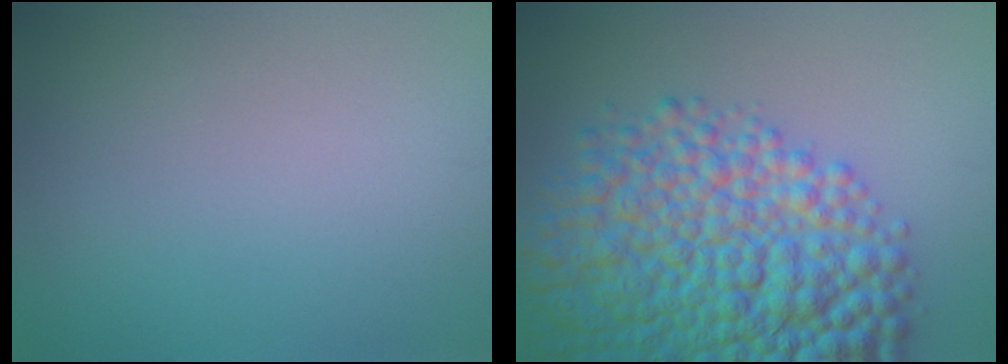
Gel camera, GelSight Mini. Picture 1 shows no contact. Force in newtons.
{"total": 11.4, "press": 11.4, "slide": 0.3}